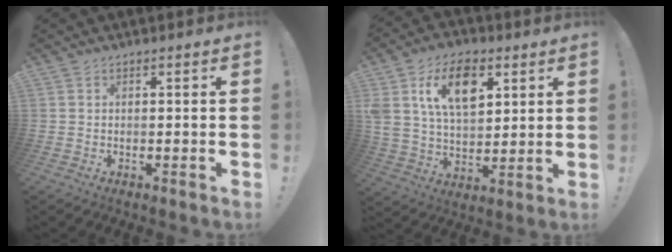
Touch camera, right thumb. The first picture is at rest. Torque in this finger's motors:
{"motor_torque": [2.24, 2.77, 1.10, -0.47, 0.13]}